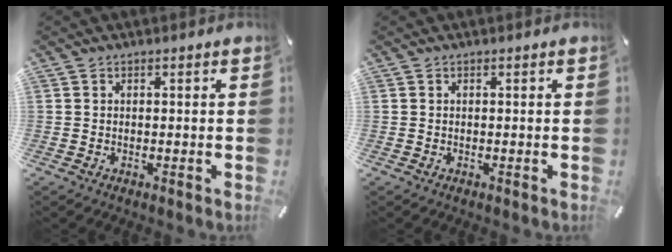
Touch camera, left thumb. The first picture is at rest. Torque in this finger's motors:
{"motor_torque": [-0.33, 0.00, -0.03, 0.12, 0.00]}